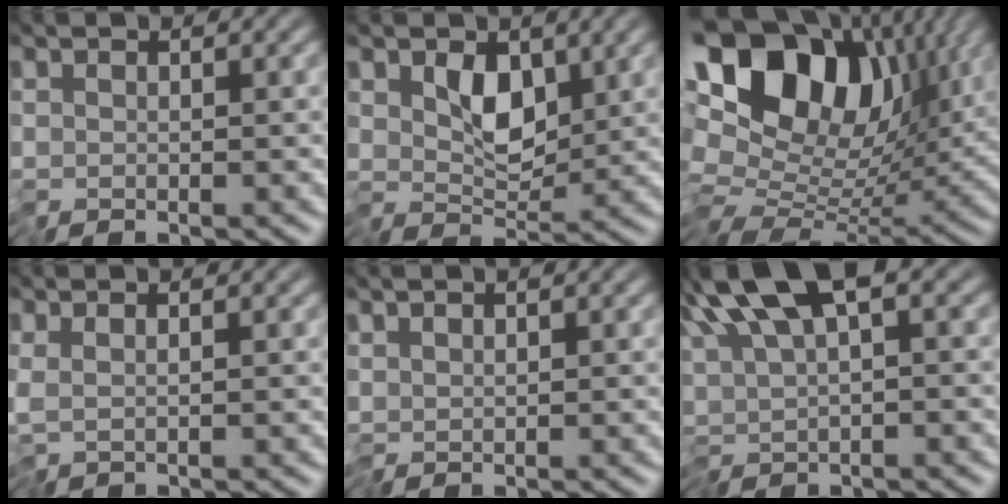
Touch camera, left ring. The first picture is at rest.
{"total": 3.1, "force": [0.5, 2.0, 2.3], "torque": [-0.042, -0.012, 0.008]}
{"total": 16.7, "force": [4.2, 11.4, 11.4], "torque": [-0.203, 0.023, 0.073]}
{"total": 1.2, "force": [-0.2, 0.1, 1.2], "torque": [-0.029, 0.000, -0.003]}
{"total": 0.9, "force": [0.4, 0.4, 0.8], "torque": [-0.021, 0.000, 0.008]}
{"total": 9.9, "force": [3.4, 3.7, 8.6], "torque": [-0.177, 0.011, 0.056]}